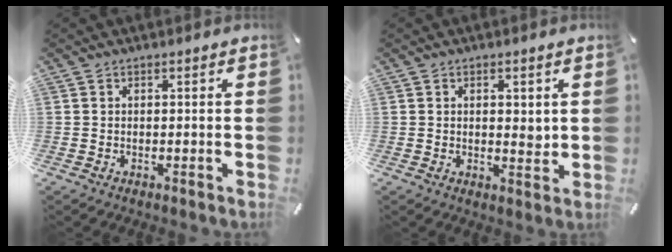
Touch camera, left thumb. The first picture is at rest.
{"total": 3.5, "force": [0.7, 1.8, 2.9], "torque": [-0.034, -0.005, 0.005]}